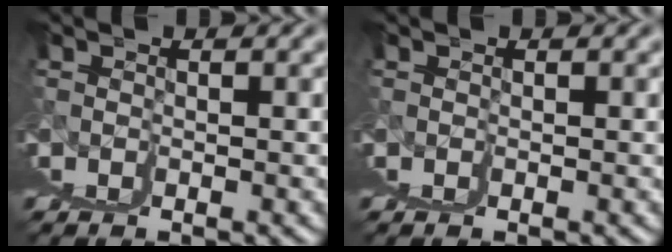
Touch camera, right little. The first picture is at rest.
{"total": 0.0}